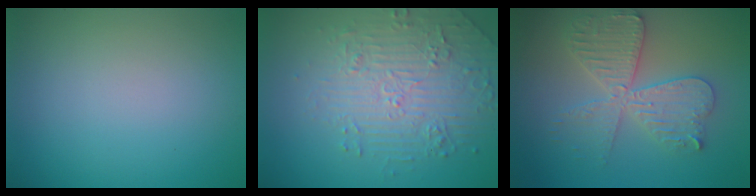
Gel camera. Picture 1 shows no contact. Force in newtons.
{"total": 4.6, "press": 4.0, "slide": 2.3}
{"total": 4.8, "press": 4.7, "slide": 0.7}